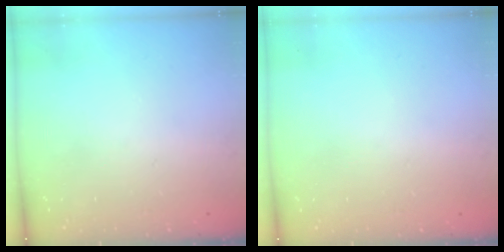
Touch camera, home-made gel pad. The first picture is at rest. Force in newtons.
{"total": 0.8, "press": 0.8, "slide": 0.1}